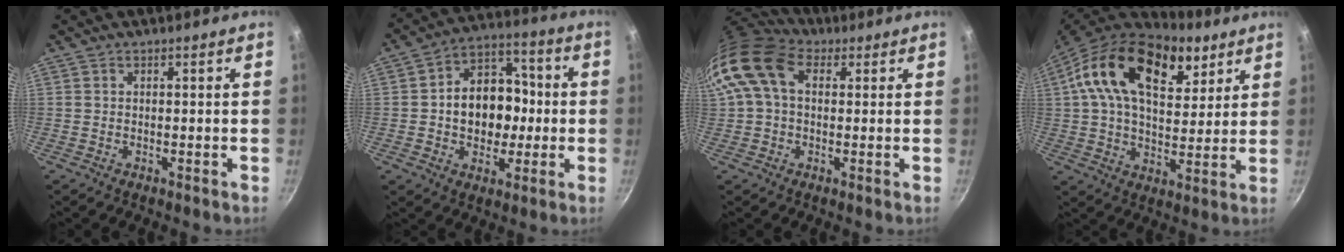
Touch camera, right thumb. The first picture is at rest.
{"total": 14.4, "force": [-0.6, 11.1, 9.1], "torque": [-0.096, 0.031, -0.019]}
{"total": 12.3, "force": [2.9, 8.5, 8.4], "torque": [-0.152, 0.020, 0.035]}
{"total": 23.6, "force": [10.5, 13.6, 16.1], "torque": [-0.243, -0.018, 0.163]}